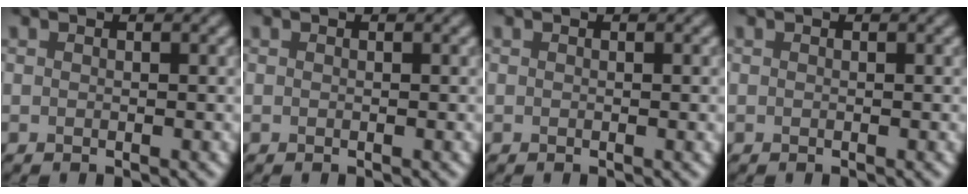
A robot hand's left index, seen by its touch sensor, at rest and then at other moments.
{"total": 0.0}
{"total": 0.6, "force": [0.0, 0.1, 0.6], "torque": [-0.007, 0.000, 0.000]}
{"total": 0.0}